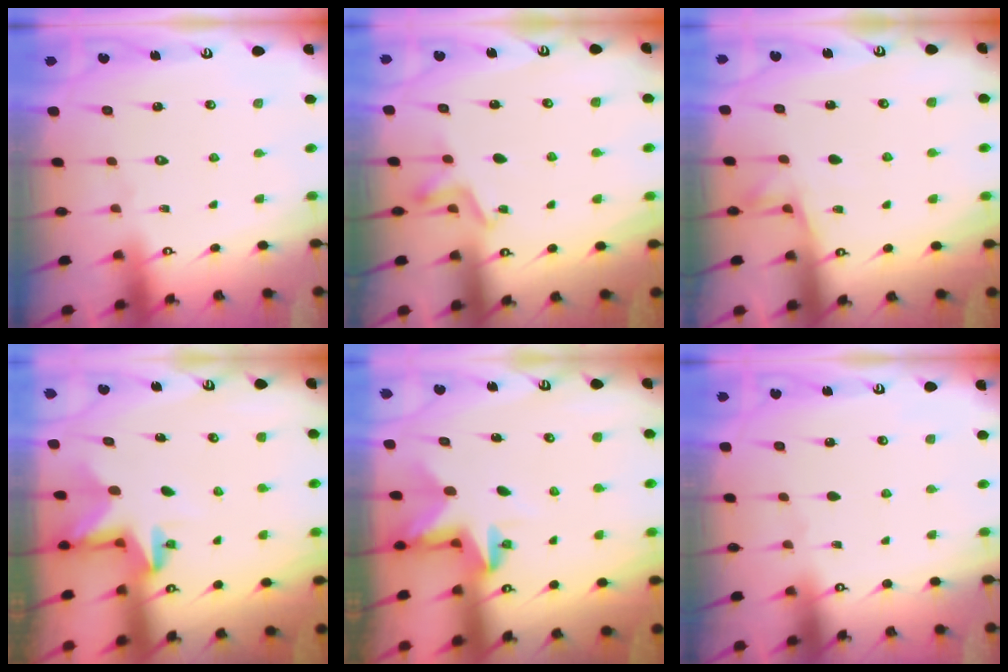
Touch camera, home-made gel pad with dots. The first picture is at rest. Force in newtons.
{"total": 2.8, "press": 2.4, "slide": 1.4}
{"total": 5.8, "press": 5.8, "slide": 0.3}
{"total": 2.7, "press": 2.7, "slide": 0.3}
{"total": 2.8, "press": 2.8, "slide": 0.2}
{"total": 0.0}